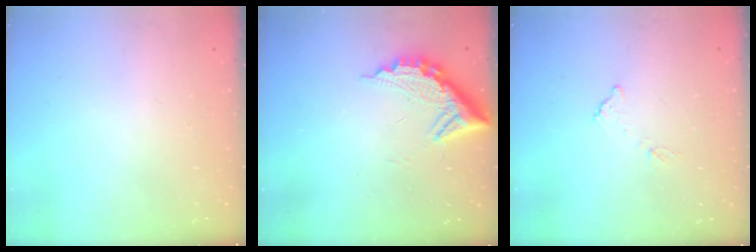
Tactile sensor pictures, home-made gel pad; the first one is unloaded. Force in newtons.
{"total": 11.8, "press": 11.8, "slide": 1.0}
{"total": 5.9, "press": 5.9, "slide": 0.3}